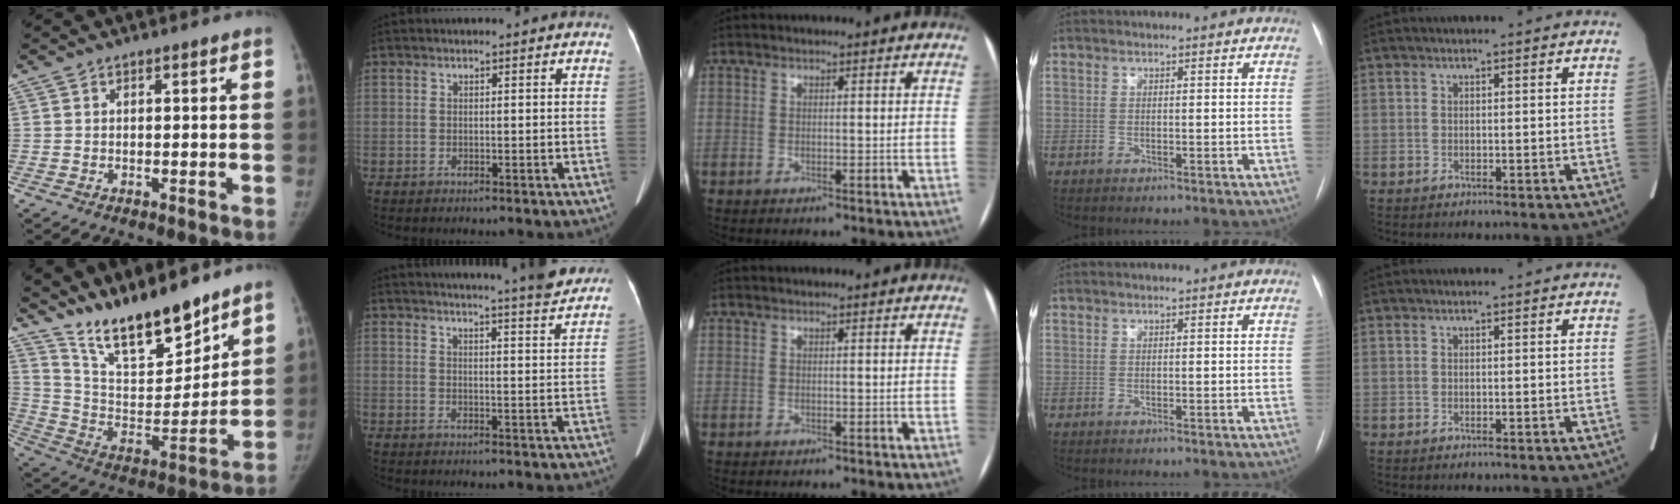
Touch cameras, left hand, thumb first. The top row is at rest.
{"thumb": {"total": 18.3, "force": [15.1, 5.1, 8.8], "torque": [-0.106, -0.098, 0.274]}, "index": {"total": 15.2, "force": [14.1, -0.6, 5.5], "torque": [-0.087, -0.034, 0.168]}}